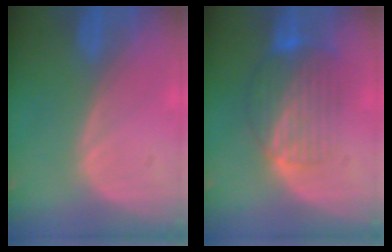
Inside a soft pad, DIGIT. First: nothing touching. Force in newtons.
{"total": 8.3, "press": 7.3, "slide": 4.0}